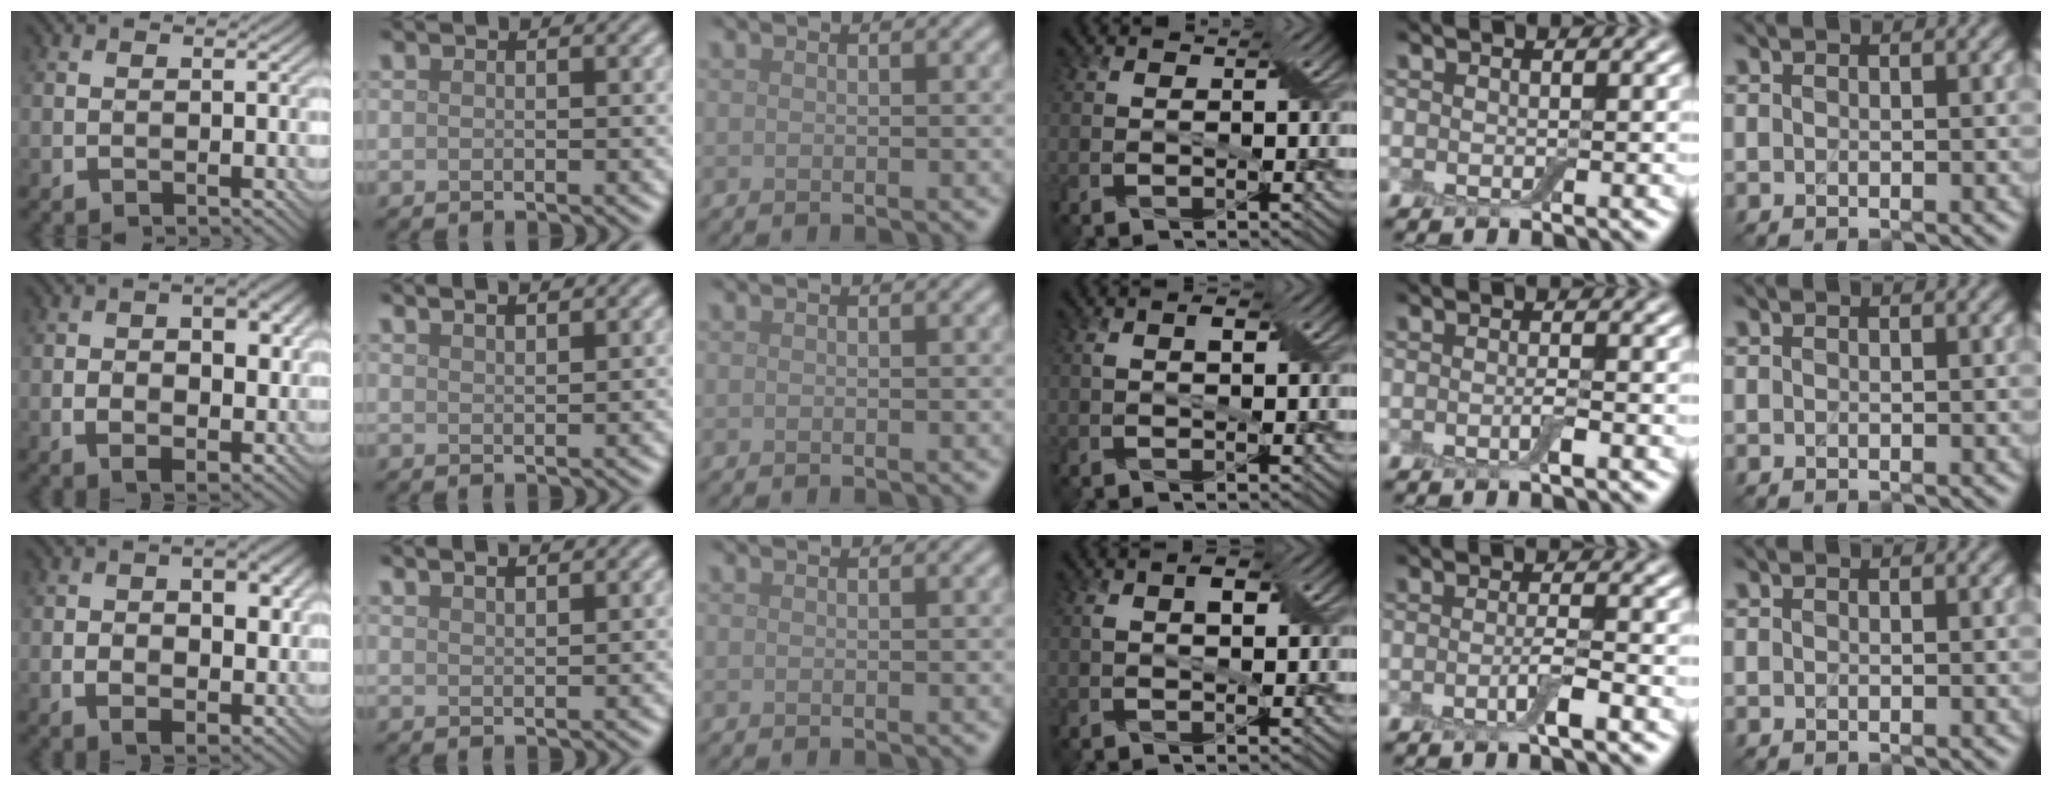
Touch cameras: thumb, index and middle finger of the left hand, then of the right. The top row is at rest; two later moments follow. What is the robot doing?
{"motion": "insert", "object": "backpack"}